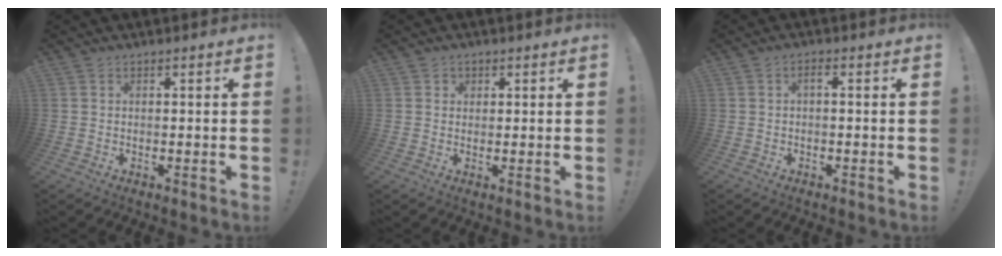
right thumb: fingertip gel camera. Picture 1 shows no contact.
{"total": 1.4, "force": [0.6, 1.3, 0.2], "torque": [-0.003, -0.002, 0.011]}
{"total": 1.6, "force": [-0.5, 0.4, 1.4], "torque": [-0.026, 0.006, -0.011]}